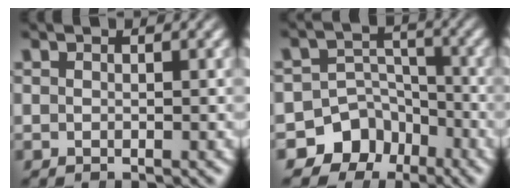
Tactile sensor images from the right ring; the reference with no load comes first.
{"total": 11.0, "force": [-5.2, 9.0, 3.4], "torque": [-0.046, -0.031, -0.086]}